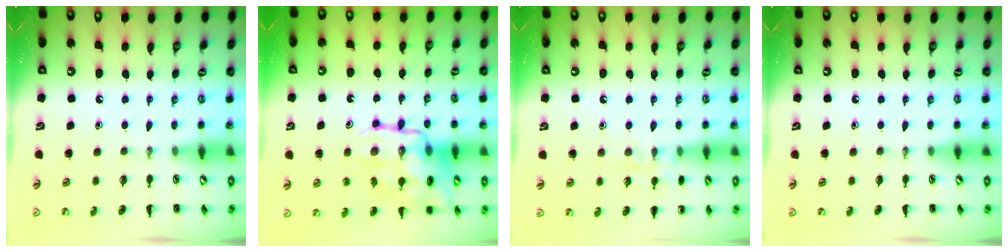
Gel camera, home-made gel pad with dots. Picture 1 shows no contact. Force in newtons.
{"total": 20.7, "press": 20.6, "slide": 2.7}
{"total": 7.7, "press": 7.5, "slide": 1.6}
{"total": 0.0}